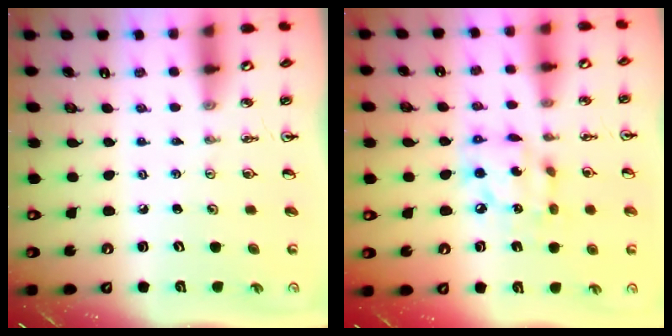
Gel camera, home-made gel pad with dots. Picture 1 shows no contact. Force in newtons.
{"total": 10.8, "press": 10.8, "slide": 1.1}